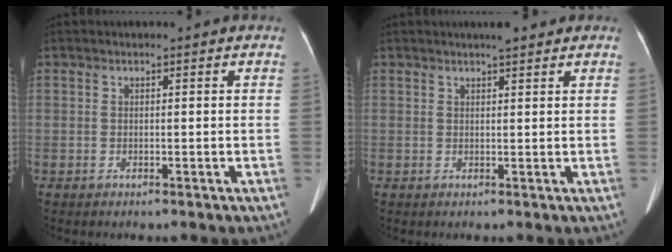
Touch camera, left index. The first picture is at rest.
{"total": 2.8, "force": [2.2, 0.4, 1.6], "torque": [-0.023, 0.007, 0.032]}